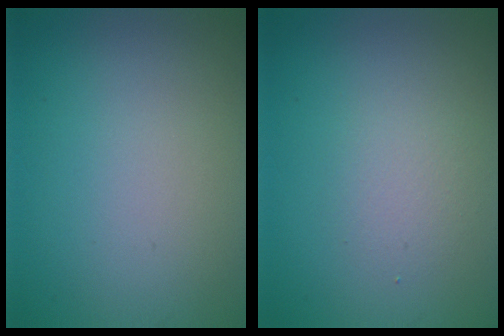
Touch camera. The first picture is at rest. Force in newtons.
{"total": 1.8, "press": 1.8, "slide": 0.1}